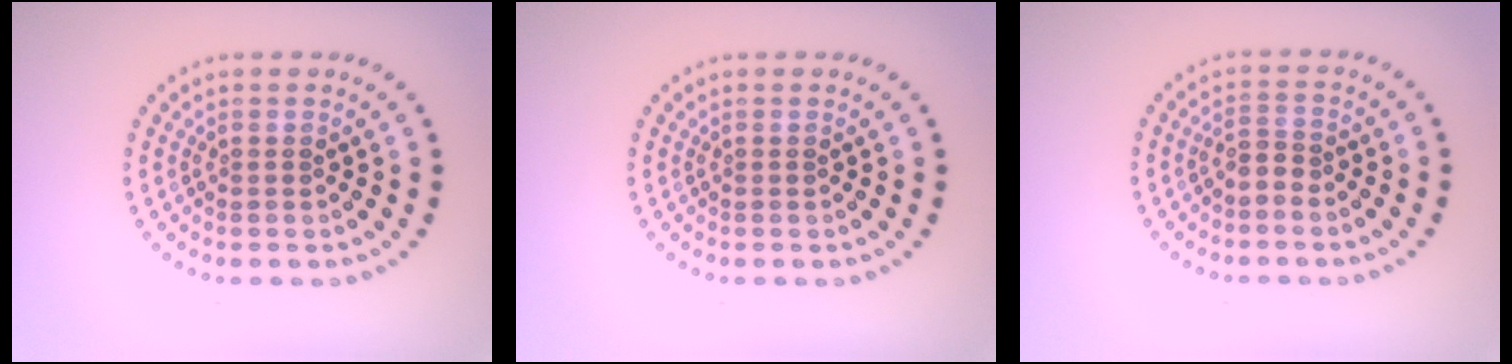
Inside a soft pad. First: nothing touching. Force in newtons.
{"total": 0.0}
{"total": 1.6, "press": 1.2, "slide": 1.1}